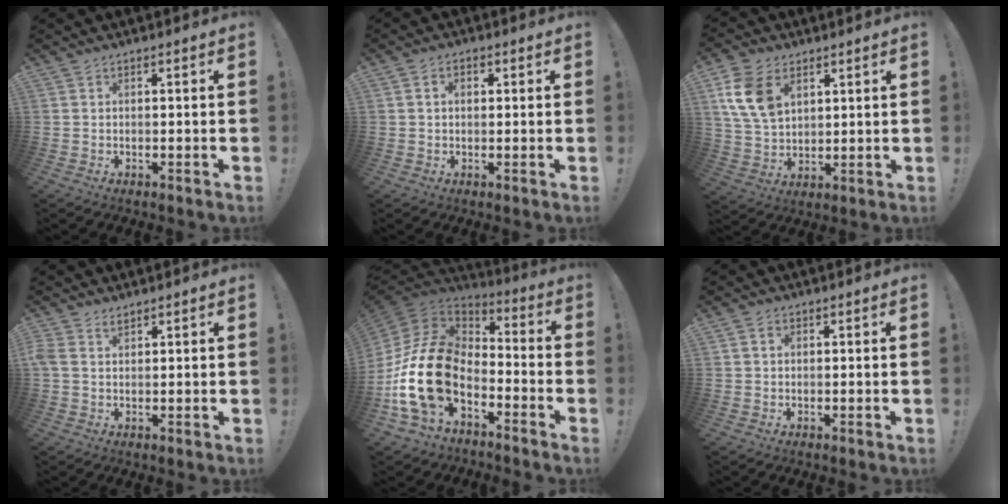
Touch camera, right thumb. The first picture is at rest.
{"total": 2.4, "force": [0.4, 1.7, 1.7], "torque": [-0.022, 0.002, 0.004]}
{"total": 13.4, "force": [5.8, 9.1, 7.9], "torque": [-0.147, -0.013, 0.113]}
{"total": 2.5, "force": [1.7, 1.3, 1.3], "torque": [-0.024, -0.005, 0.033]}
{"total": 20.1, "force": [-5.6, 12.7, 14.6], "torque": [-0.308, 0.031, -0.089]}
{"total": 1.4, "force": [0.5, 1.1, 0.7], "torque": [-0.007, 0.000, 0.009]}